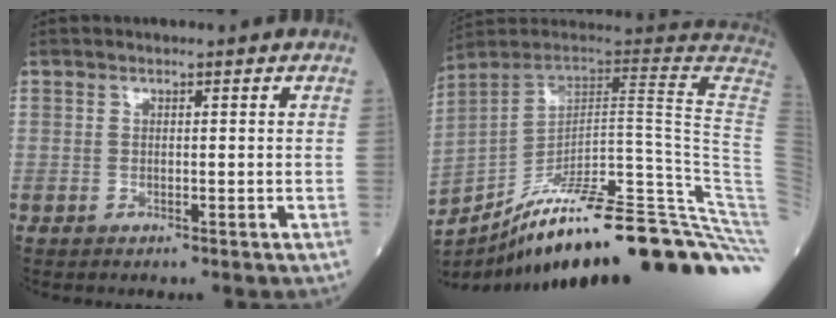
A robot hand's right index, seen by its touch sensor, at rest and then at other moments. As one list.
[{"total": 36.8, "force": [-25.0, 2.1, 26.9], "torque": [-0.262, -0.027, -0.348]}]